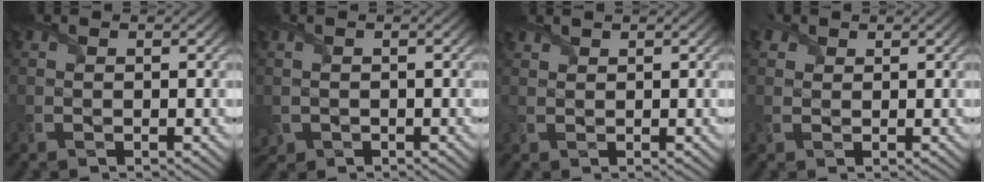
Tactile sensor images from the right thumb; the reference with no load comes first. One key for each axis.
{"total": 1.9, "fx": -0.8, "fy": 1.6, "fz": 0.6, "tx": -0.026, "ty": -0.016, "tz": -0.020}
{"total": 1.1, "fx": 1.1, "fy": 0.3, "fz": 0.2, "tx": -0.010, "ty": 0.004, "tz": 0.029}
{"total": 1.8, "fx": 1.1, "fy": 1.4, "fz": 0.5, "tx": -0.015, "ty": 0.005, "tz": 0.021}